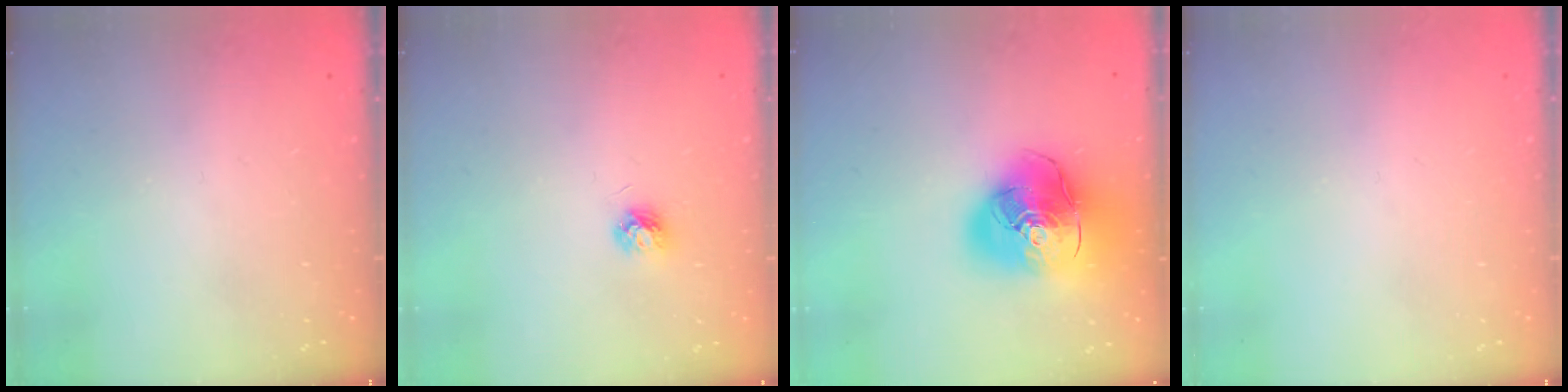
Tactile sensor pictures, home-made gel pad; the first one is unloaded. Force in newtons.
{"total": 4.2, "press": 4.2, "slide": 0.3}
{"total": 22.5, "press": 22.3, "slide": 3.4}
{"total": 0.0}